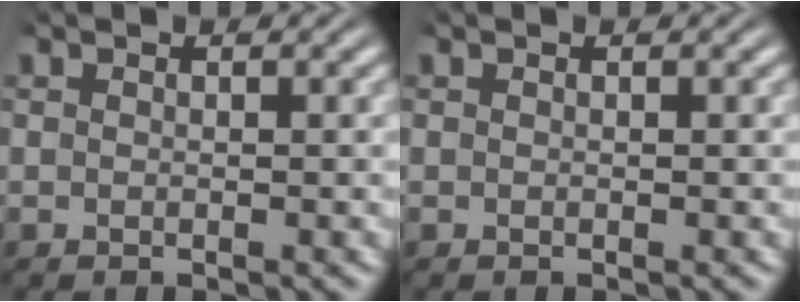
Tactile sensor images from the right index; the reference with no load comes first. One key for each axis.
{"total": 0.0}